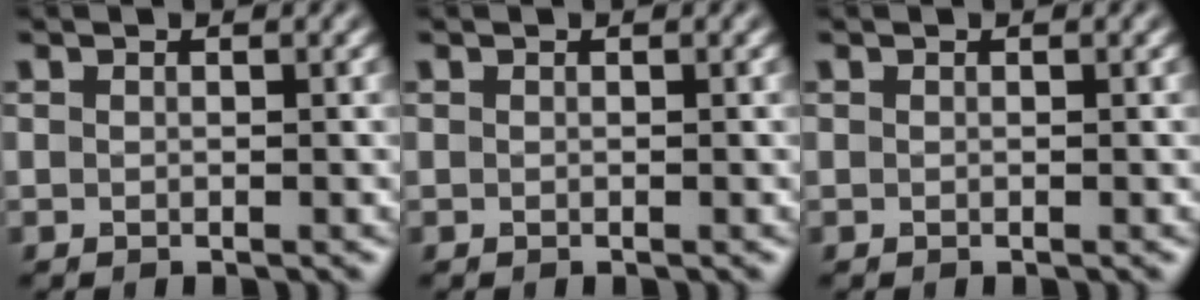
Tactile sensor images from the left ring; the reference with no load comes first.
{"total": 0.0}
{"total": 0.0}